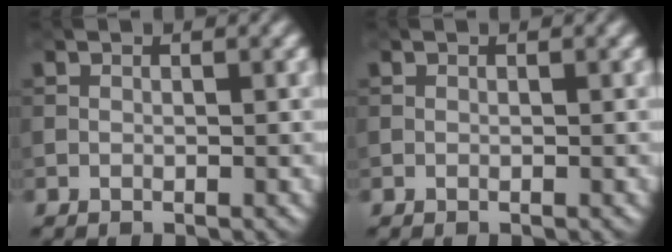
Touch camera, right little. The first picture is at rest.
{"total": 0.0}